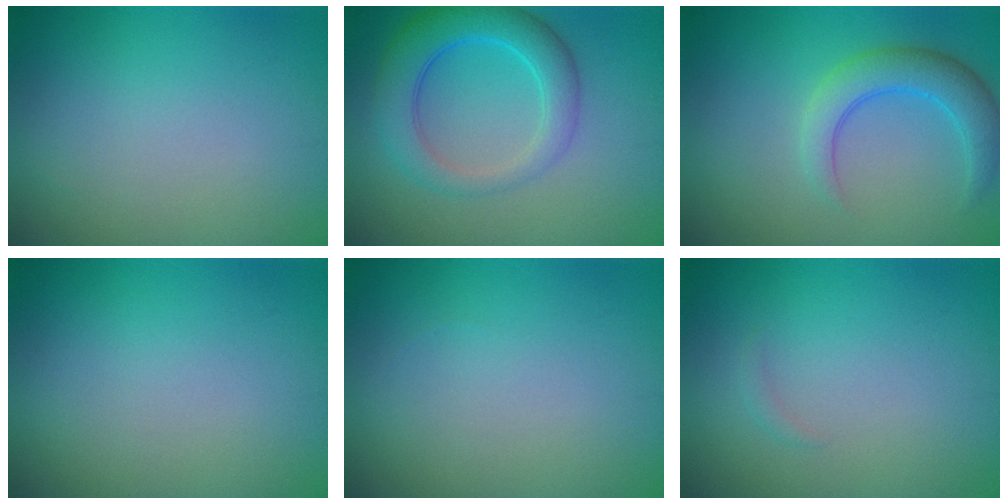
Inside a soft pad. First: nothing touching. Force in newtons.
{"total": 5.4, "press": 5.4, "slide": 0.2}
{"total": 3.8, "press": 3.8, "slide": 0.2}
{"total": 0.0}
{"total": 0.0}
{"total": 0.6, "press": 0.6, "slide": 0.1}